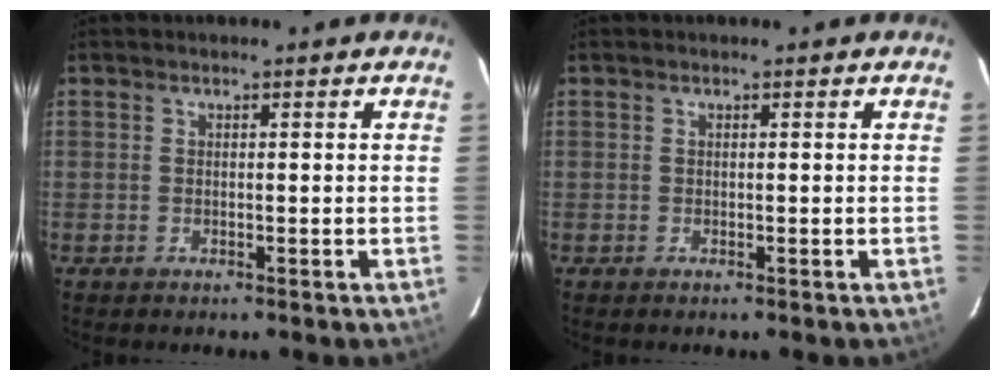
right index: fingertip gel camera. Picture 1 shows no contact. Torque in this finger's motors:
{"motor_torque": [-0.13, 0.10, -0.56, -0.09]}